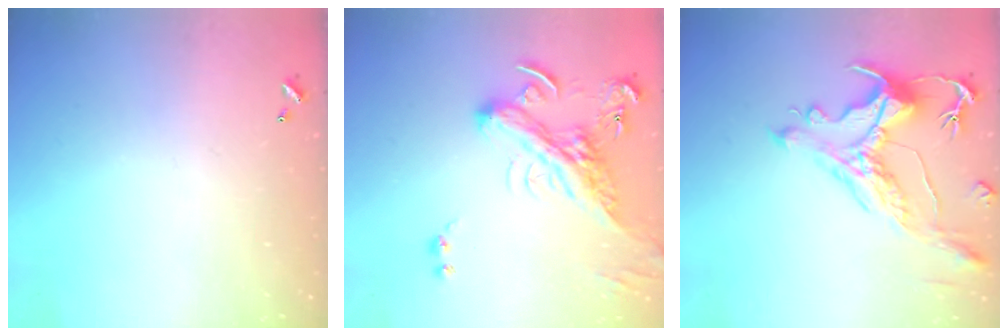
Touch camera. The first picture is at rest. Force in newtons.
{"total": 4.8, "press": 4.4, "slide": 1.9}
{"total": 1.7, "press": 0.9, "slide": 1.4}